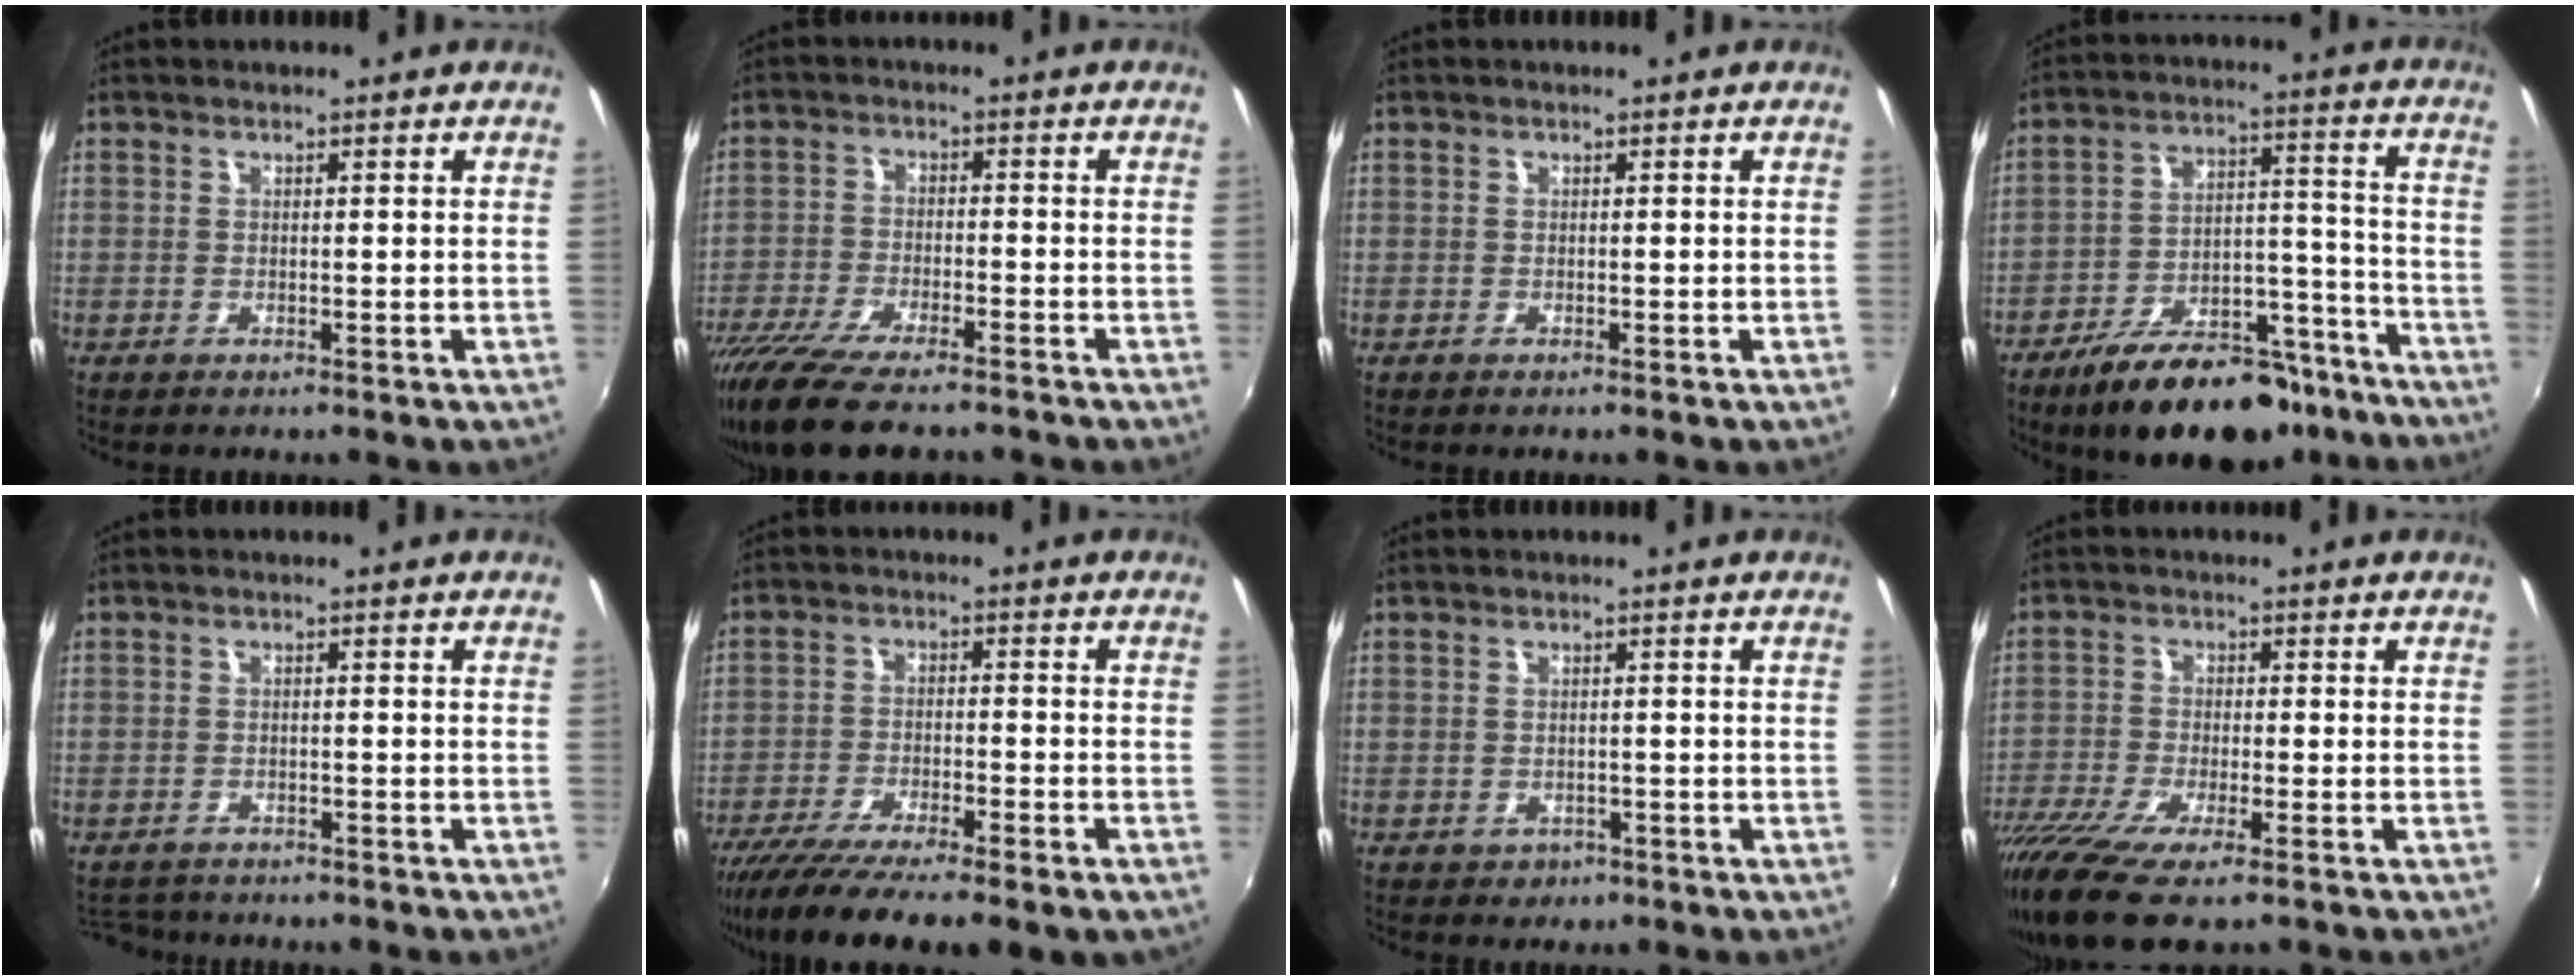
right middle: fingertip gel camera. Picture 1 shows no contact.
{"total": 13.8, "force": [-11.1, 3.1, 7.6], "torque": [-0.167, -0.047, -0.194]}
{"total": 0.0}
{"total": 20.8, "force": [-15.9, 8.7, 10.1], "torque": [-0.170, 0.022, -0.216]}
{"total": 5.7, "force": [-5.1, 2.3, 1.4], "torque": [-0.039, -0.006, -0.078]}
{"total": 14.6, "force": [-11.3, 2.7, 8.8], "torque": [-0.173, -0.049, -0.182]}
{"total": 2.3, "force": [-1.1, 1.9, 0.5], "torque": [-0.015, -0.004, -0.011]}
{"total": 13.5, "force": [-9.5, 3.4, 9.1], "torque": [-0.205, -0.061, -0.175]}